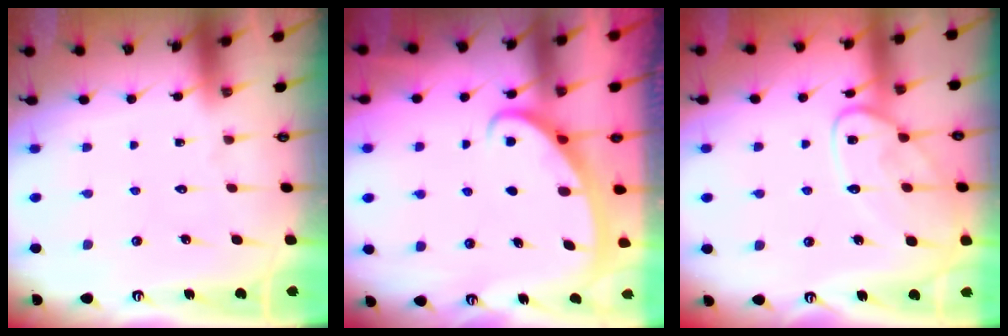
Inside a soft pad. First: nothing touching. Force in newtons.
{"total": 2.5, "press": 2.5, "slide": 0.5}
{"total": 13.2, "press": 13.2, "slide": 1.2}